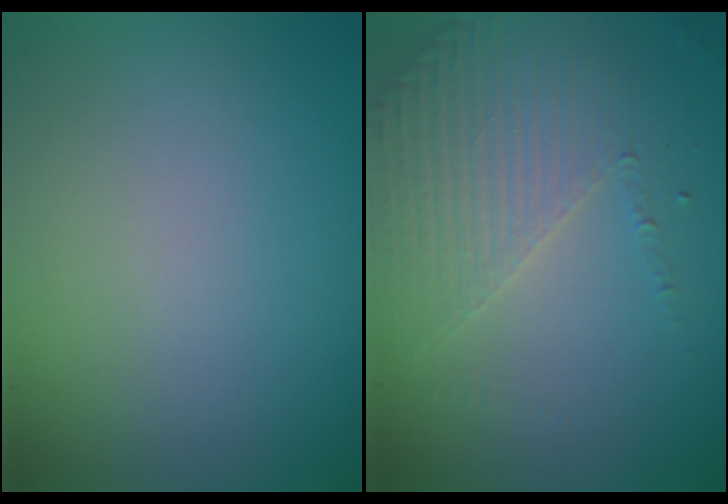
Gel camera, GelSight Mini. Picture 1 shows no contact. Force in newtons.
{"total": 4.3, "press": 3.3, "slide": 2.7}